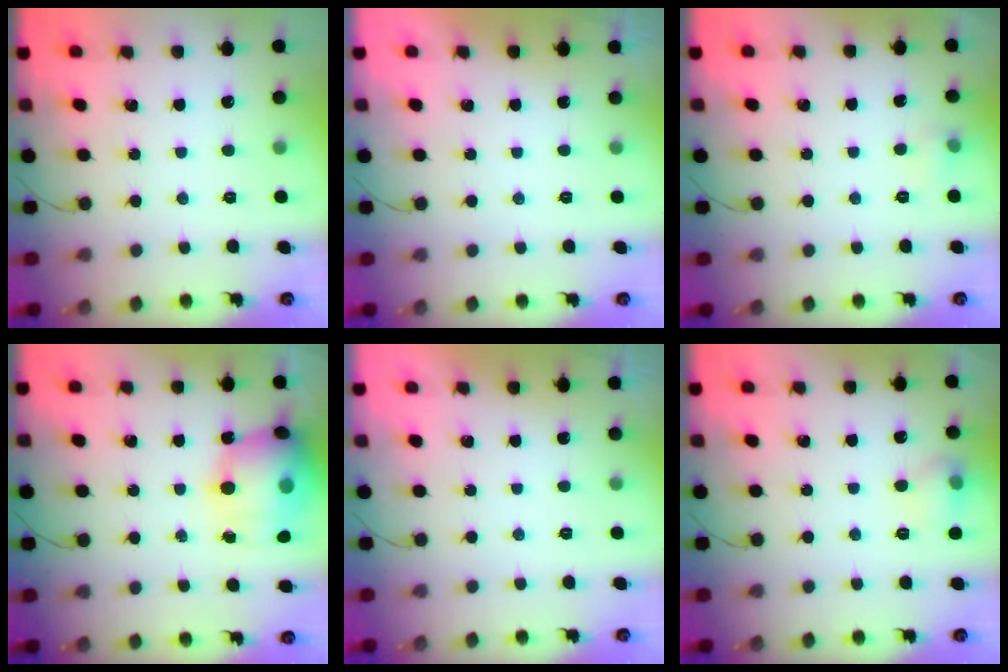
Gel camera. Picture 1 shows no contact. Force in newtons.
{"total": 0.0}
{"total": 4.0, "press": 3.8, "slide": 1.3}
{"total": 19.5, "press": 19.1, "slide": 3.8}
{"total": 0.0}
{"total": 7.6, "press": 7.5, "slide": 1.4}